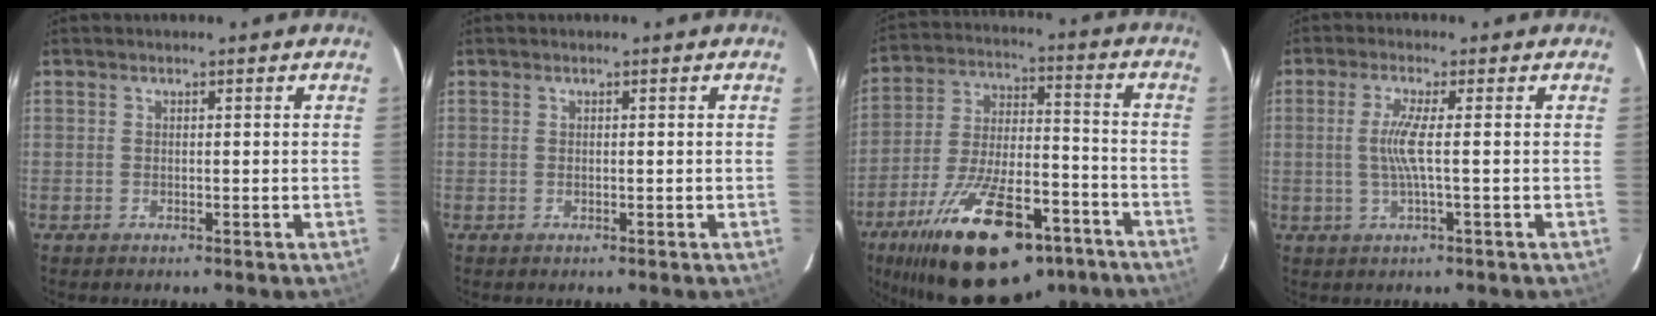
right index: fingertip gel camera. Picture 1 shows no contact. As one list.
[{"total": 0.0}, {"total": 26.6, "force": [-17.3, 10.9, 17.0], "torque": [-0.310, -0.013, -0.259]}, {"total": 4.2, "force": [-0.2, -0.8, 4.1], "torque": [-0.086, -0.004, -0.002]}]